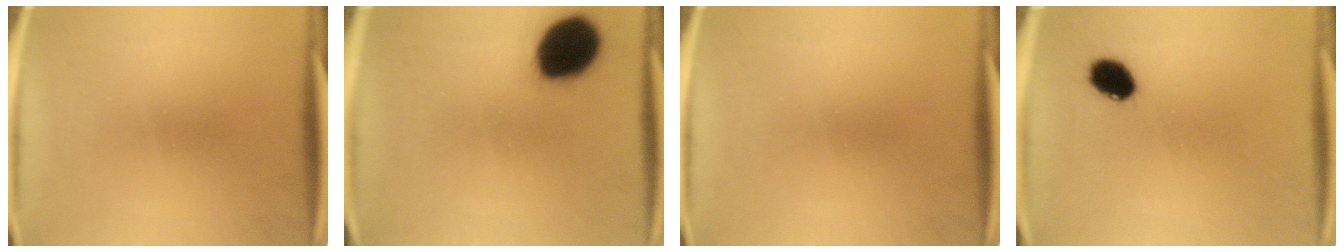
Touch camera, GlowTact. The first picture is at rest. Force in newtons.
{"total": 17.6}
{"total": 0.0}
{"total": 6.2}